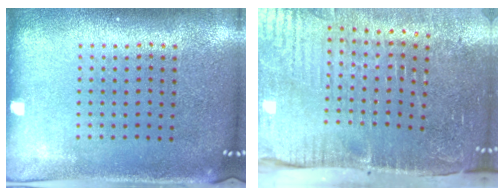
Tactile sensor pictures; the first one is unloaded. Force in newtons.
{"total": 5.1, "press": 4.3, "slide": 2.8}